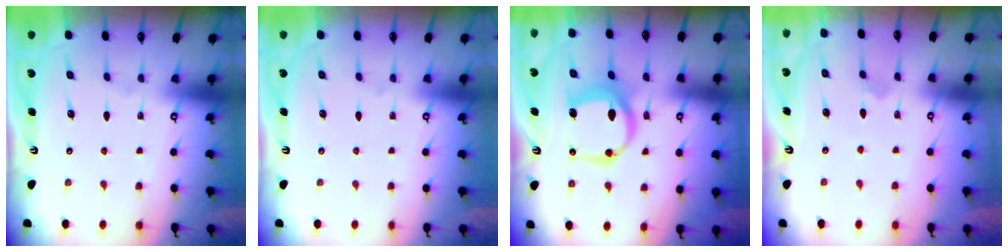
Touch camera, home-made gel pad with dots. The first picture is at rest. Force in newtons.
{"total": 0.0}
{"total": 11.2, "press": 11.2, "slide": 0.5}
{"total": 3.8, "press": 3.8, "slide": 0.3}